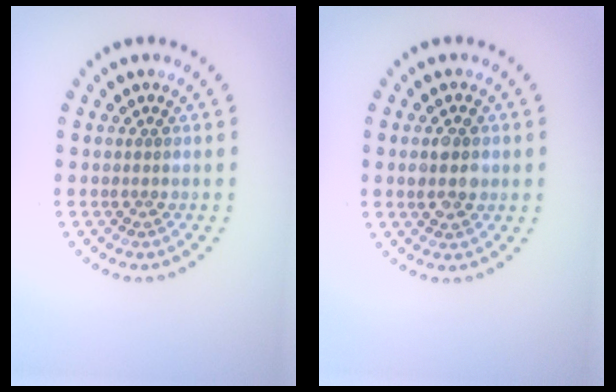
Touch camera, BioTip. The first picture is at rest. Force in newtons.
{"total": 2.8, "press": 2.8, "slide": 0.2}